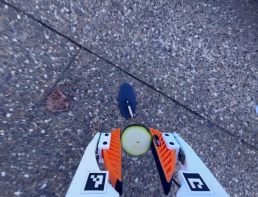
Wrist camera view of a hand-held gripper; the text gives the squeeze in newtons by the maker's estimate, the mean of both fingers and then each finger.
{"total": 7.1, "left": 6.9, "right": 7.4}